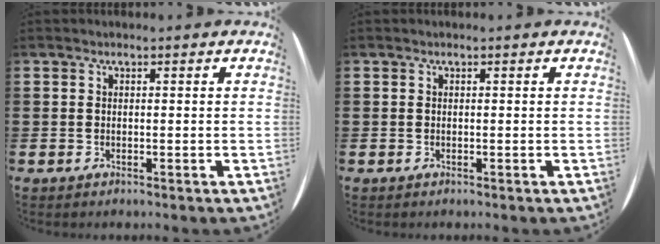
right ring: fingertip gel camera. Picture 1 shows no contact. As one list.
[{"total": 0.0}]